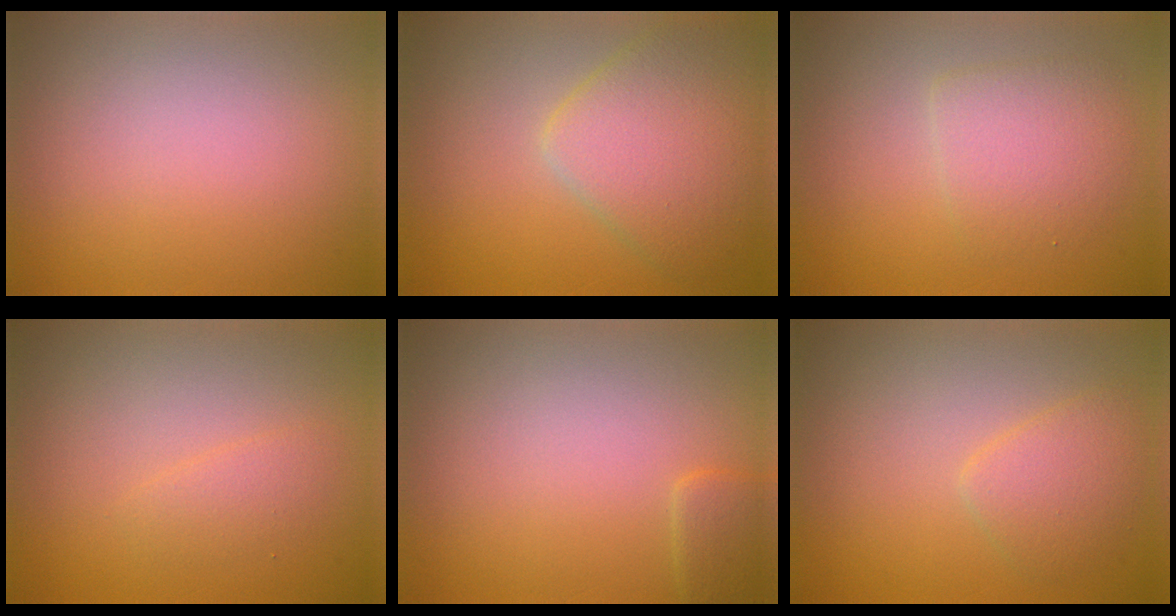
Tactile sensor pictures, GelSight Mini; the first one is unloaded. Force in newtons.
{"total": 6.0, "press": 6.0, "slide": 0.1}
{"total": 3.0, "press": 3.0, "slide": 0.1}
{"total": 1.3, "press": 1.3, "slide": 0.1}
{"total": 1.5, "press": 1.5, "slide": 0.1}
{"total": 2.4, "press": 2.4, "slide": 0.1}